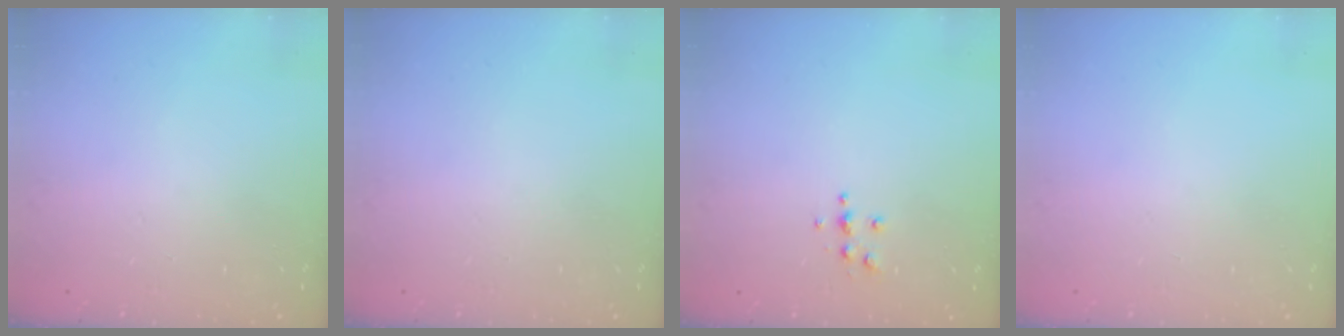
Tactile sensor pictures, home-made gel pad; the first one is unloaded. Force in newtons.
{"total": 0.0}
{"total": 5.4, "press": 5.4, "slide": 0.5}
{"total": 0.0}